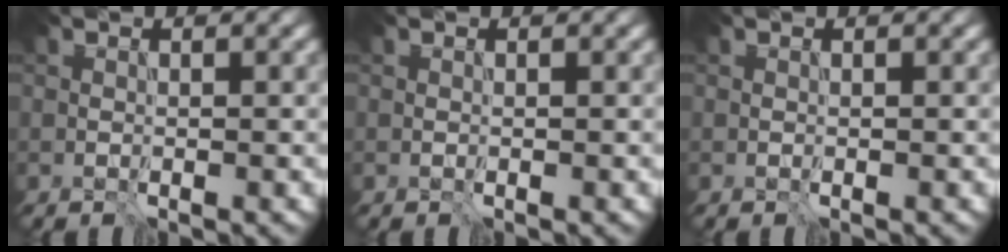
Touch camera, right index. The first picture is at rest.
{"total": 0.0}
{"total": 0.0}